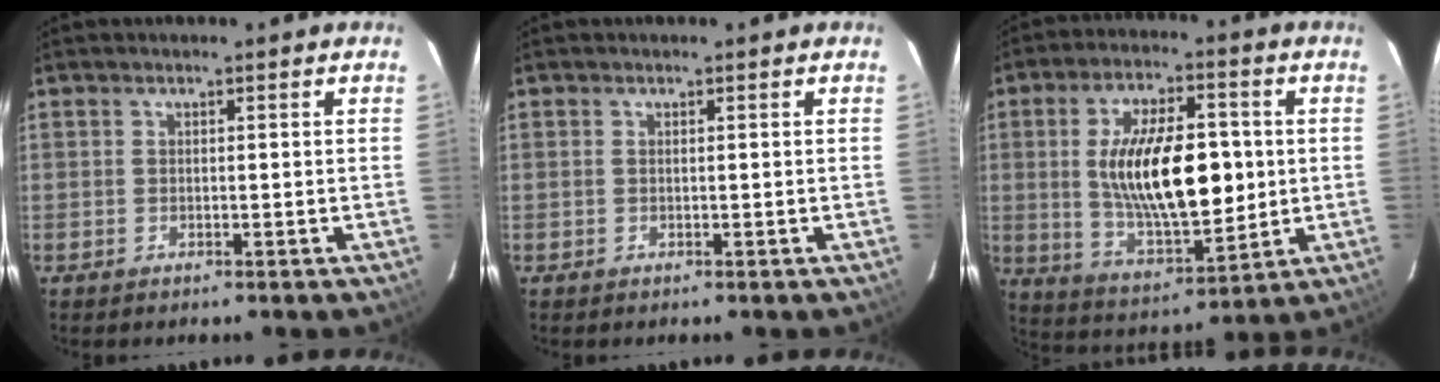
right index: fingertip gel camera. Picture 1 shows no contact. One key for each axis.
{"total": 0.0}
{"total": 18.6, "fx": 1.2, "fy": 8.0, "fz": 16.7, "tx": -0.294, "ty": 0.001, "tz": 0.035}